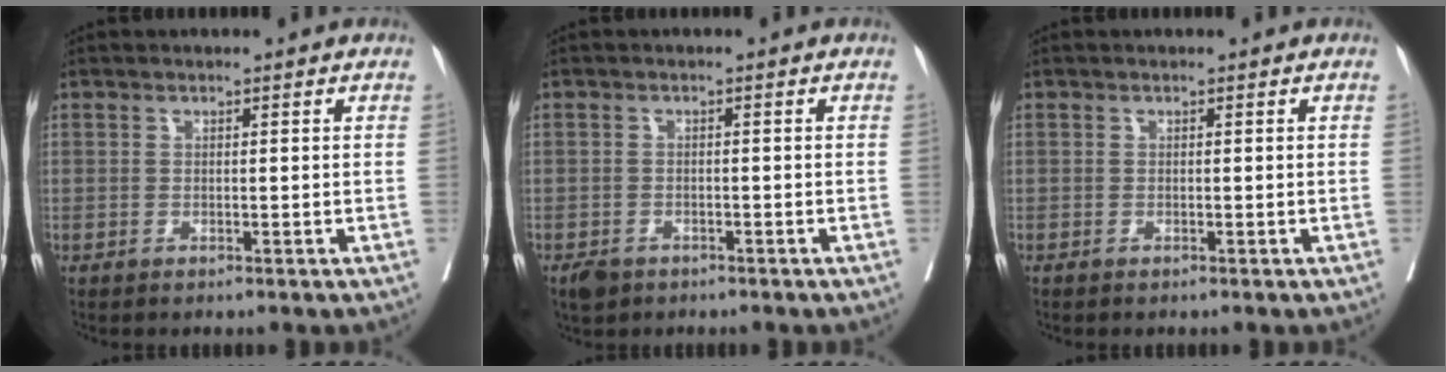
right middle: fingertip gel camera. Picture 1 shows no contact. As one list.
[{"total": 2.4, "force": [-1.7, 1.7, 0.6], "torque": [-0.012, 0.002, -0.024]}, {"total": 0.0}]